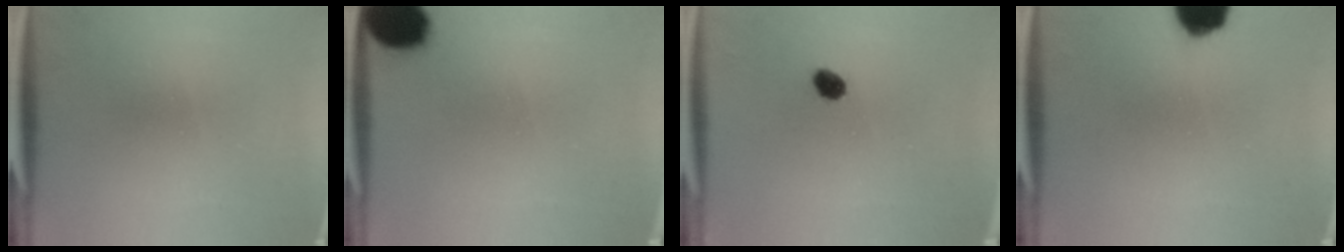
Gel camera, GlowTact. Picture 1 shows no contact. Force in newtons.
{"total": 13.2}
{"total": 3.0}
{"total": 10.3}